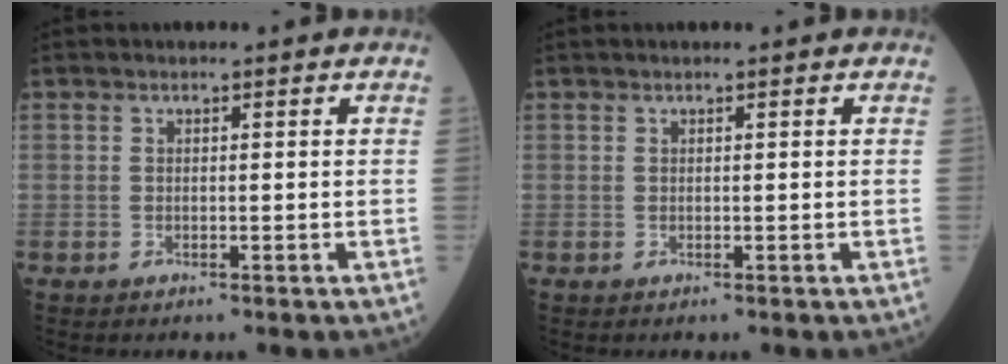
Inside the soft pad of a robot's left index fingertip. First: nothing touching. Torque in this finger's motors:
{"motor_torque": [0.47, -1.66, 0.03, 0.01]}